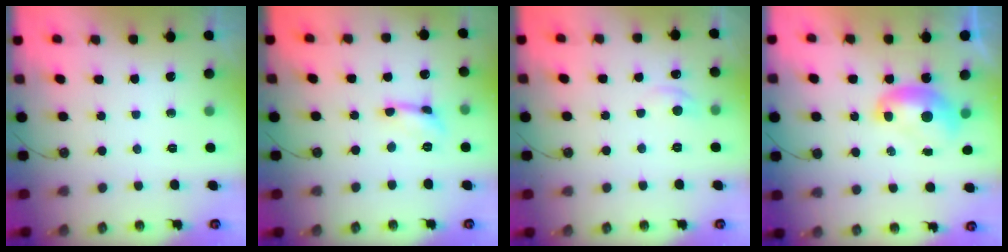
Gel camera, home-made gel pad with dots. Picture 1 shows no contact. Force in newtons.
{"total": 1.2, "press": 1.1, "slide": 0.3}
{"total": 1.3, "press": 1.0, "slide": 0.7}
{"total": 1.8, "press": 1.8, "slide": 0.2}